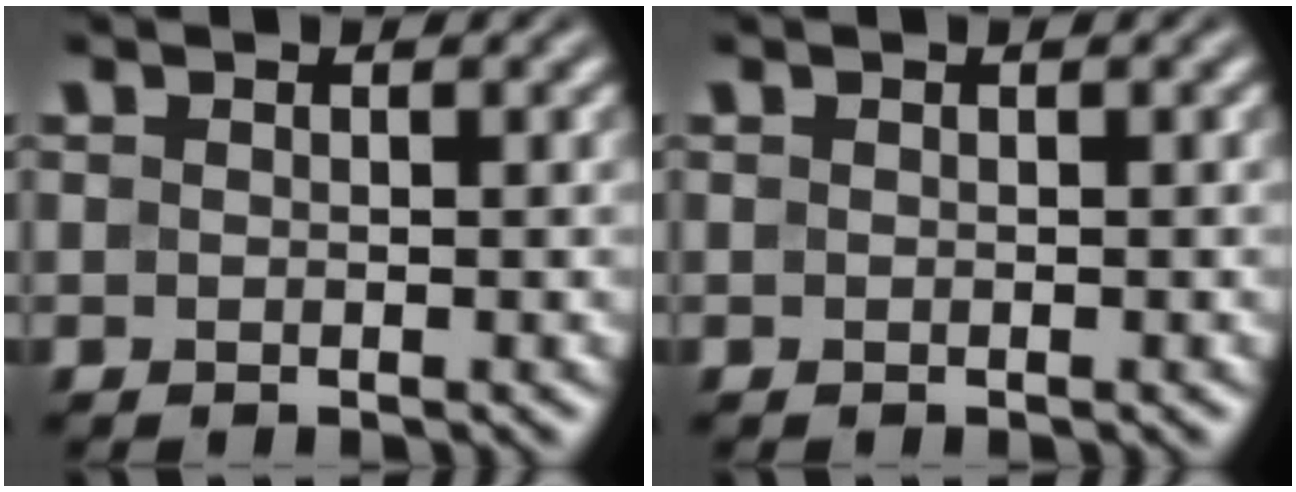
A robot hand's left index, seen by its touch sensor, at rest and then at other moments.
{"total": 0.0}